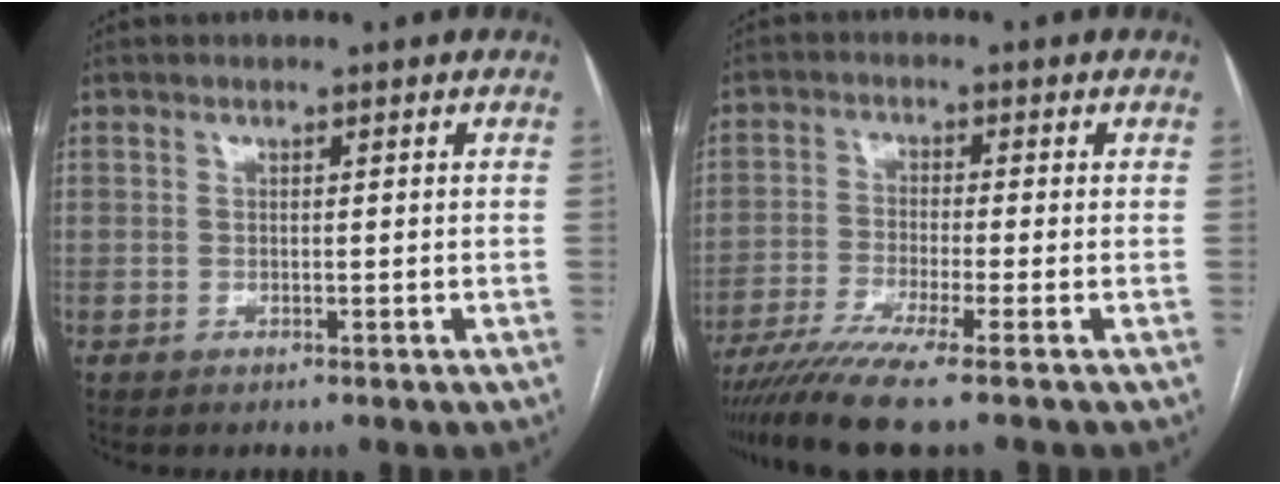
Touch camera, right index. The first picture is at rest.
{"total": 8.8, "force": [-6.7, -1.3, 5.6], "torque": [-0.092, -0.025, -0.115]}